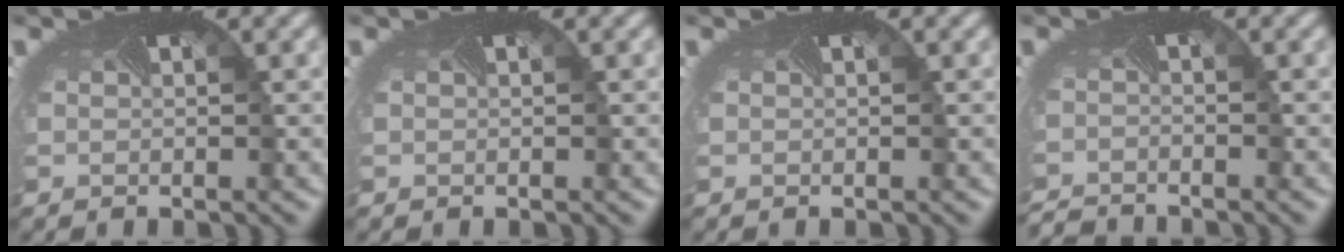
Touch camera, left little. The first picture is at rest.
{"total": 0.0}
{"total": 0.0}
{"total": 2.7, "force": [-2.7, -0.2, -0.3], "torque": [-0.006, -0.021, -0.055]}